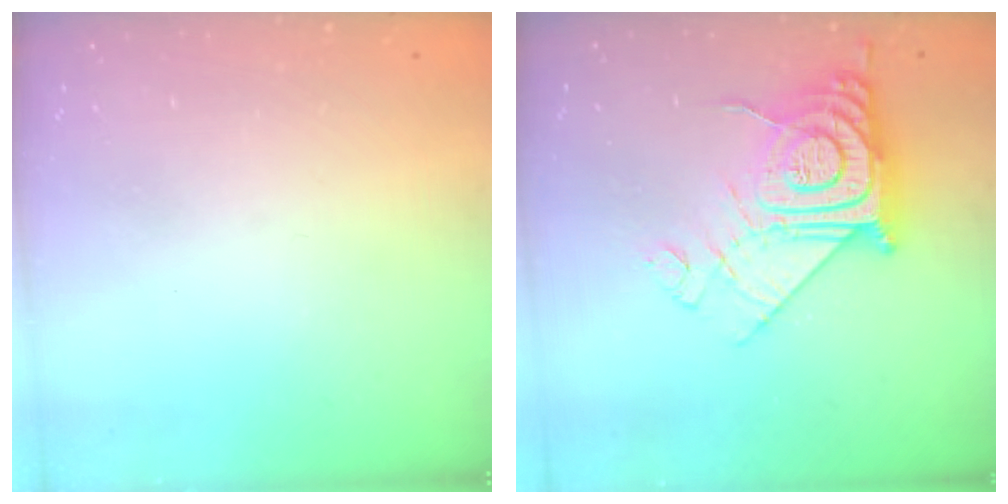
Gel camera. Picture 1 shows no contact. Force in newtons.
{"total": 16.0, "press": 15.9, "slide": 1.3}